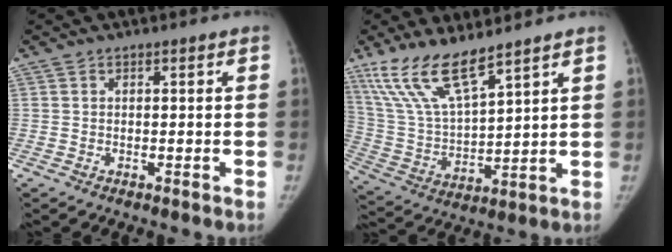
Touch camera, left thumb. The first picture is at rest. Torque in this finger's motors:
{"motor_torque": [0.34, 0.19, 1.35, -1.01, 0.14]}